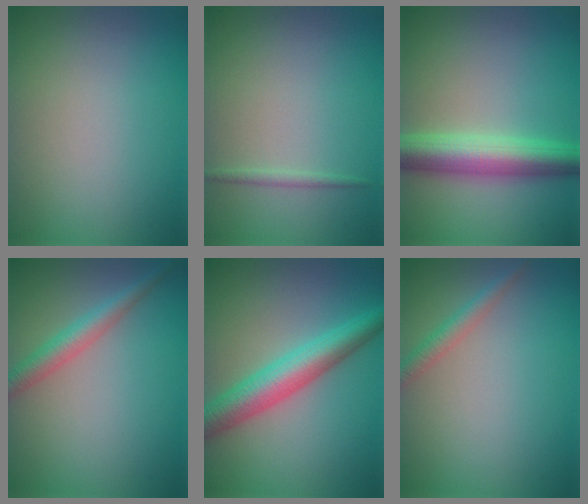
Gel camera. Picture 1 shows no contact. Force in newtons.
{"total": 0.8, "press": 0.8, "slide": 0.0}
{"total": 6.5, "press": 6.5, "slide": 0.0}
{"total": 2.7, "press": 2.7, "slide": 0.1}
{"total": 5.9, "press": 5.9, "slide": 0.1}
{"total": 1.8, "press": 1.8, "slide": 0.1}